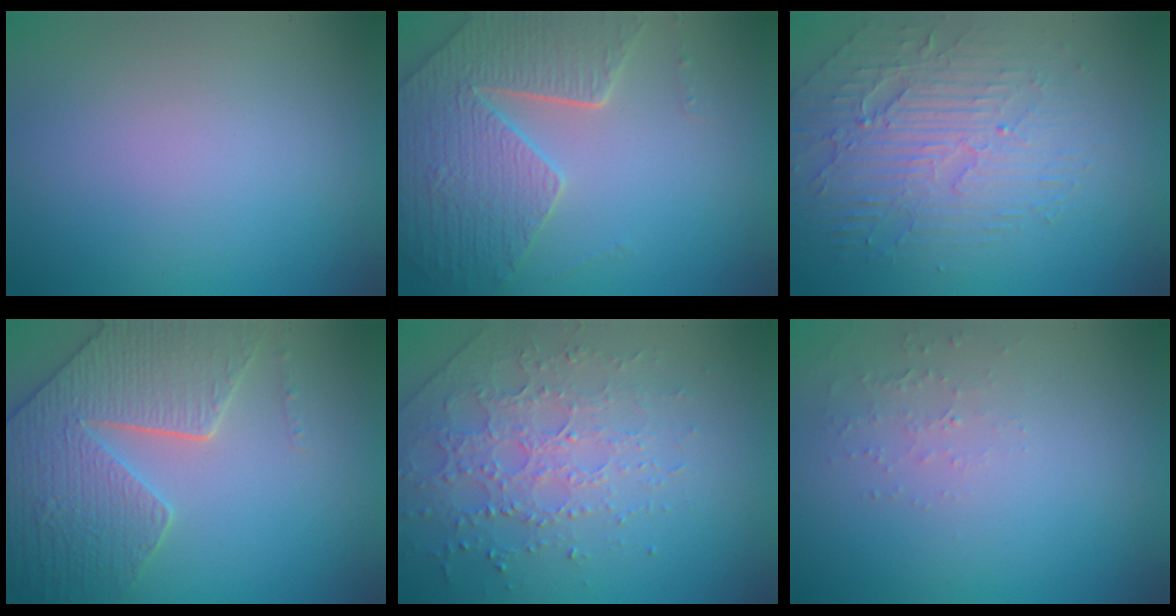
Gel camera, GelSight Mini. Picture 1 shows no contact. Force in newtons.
{"total": 6.7, "press": 5.4, "slide": 4.1}
{"total": 4.5, "press": 3.9, "slide": 2.3}
{"total": 7.3, "press": 6.0, "slide": 4.2}
{"total": 3.4, "press": 3.3, "slide": 1.1}
{"total": 1.3, "press": 1.3, "slide": 0.4}